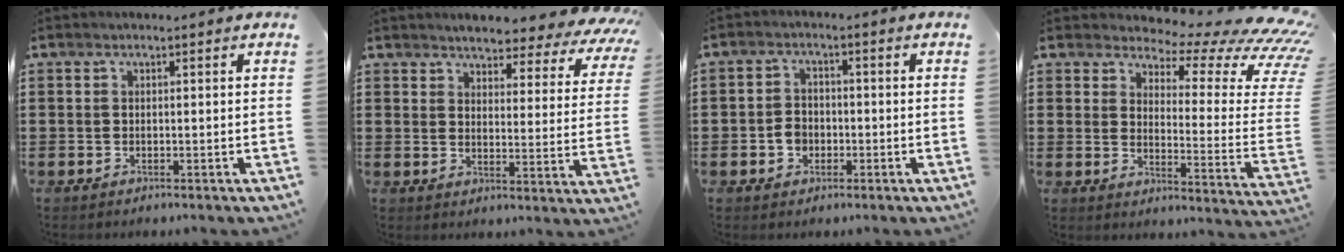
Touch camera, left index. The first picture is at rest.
{"total": 4.1, "force": [3.9, 0.3, 1.0], "torque": [-0.034, -0.032, 0.063]}
{"total": 3.0, "force": [-0.9, 2.5, 1.5], "torque": [-0.034, 0.003, -0.019]}
{"total": 7.5, "force": [5.7, 1.6, 4.7], "torque": [-0.089, -0.055, 0.094]}